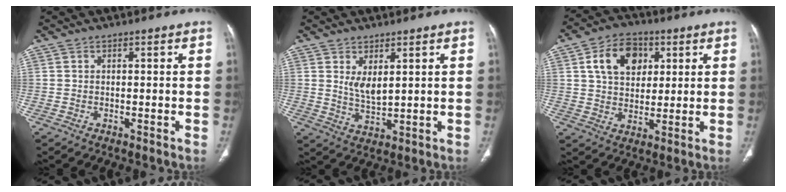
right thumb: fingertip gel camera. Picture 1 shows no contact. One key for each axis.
{"total": 4.5, "fx": 1.9, "fy": 1.9, "fz": 3.7, "tx": -0.065, "ty": -0.024, "tz": 0.044}
{"total": 11.4, "fx": 3.8, "fy": 8.2, "fz": 6.9, "tx": -0.085, "ty": -0.004, "tz": 0.064}